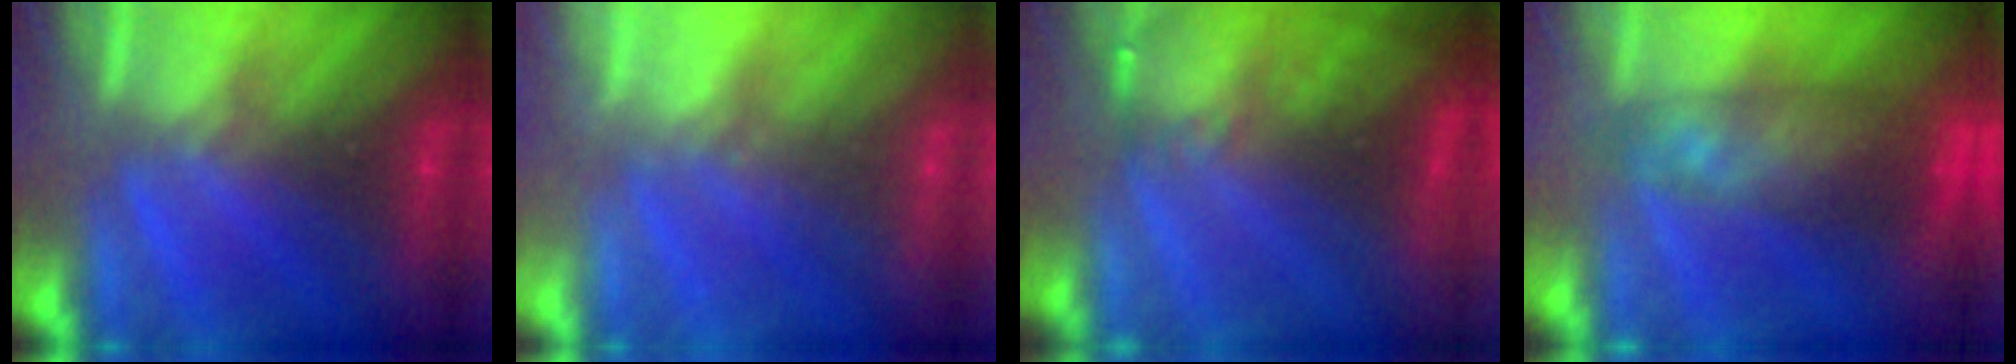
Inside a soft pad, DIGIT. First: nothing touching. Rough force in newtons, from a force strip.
{"total": 1.8}
{"total": 4.5}
{"total": 7.1}